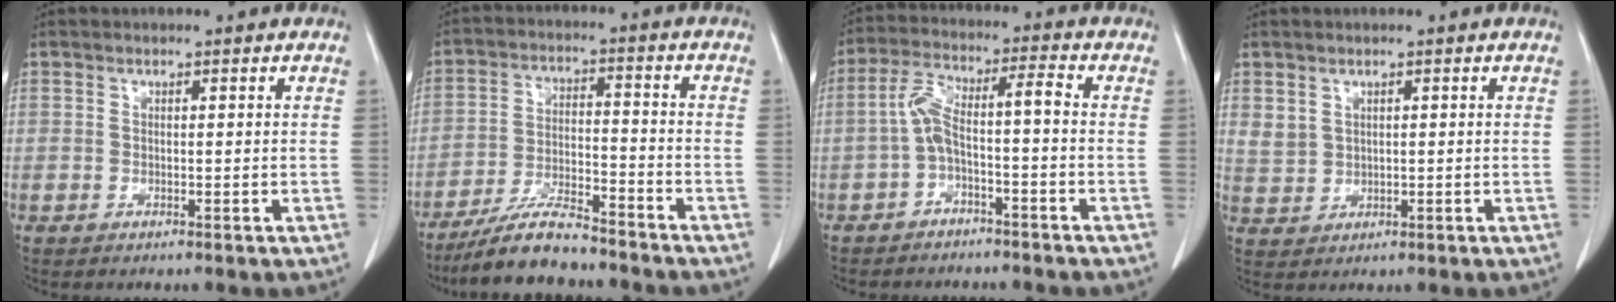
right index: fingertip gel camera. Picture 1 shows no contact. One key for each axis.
{"total": 10.0, "fx": -8.7, "fy": 1.5, "fz": 4.6, "tx": -0.087, "ty": -0.009, "tz": -0.159}
{"total": 6.4, "fx": -2.0, "fy": 0.8, "fz": 6.1, "tx": -0.120, "ty": 0.037, "tz": -0.036}
{"total": 2.9, "fx": 1.4, "fy": 2.4, "fz": 1.0, "tx": -0.020, "ty": 0.002, "tz": 0.038}